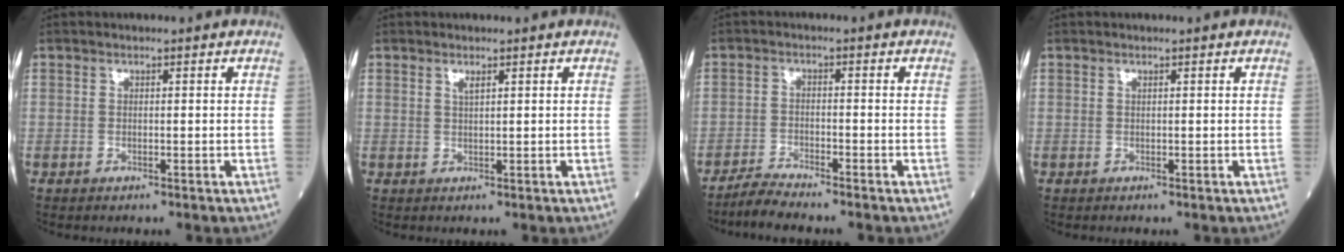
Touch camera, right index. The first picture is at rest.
{"total": 1.0, "force": [0.6, 0.1, 0.7], "torque": [-0.017, -0.004, 0.013]}
{"total": 3.4, "force": [-3.3, -0.6, 0.6], "torque": [-0.019, -0.016, -0.066]}
{"total": 0.0}